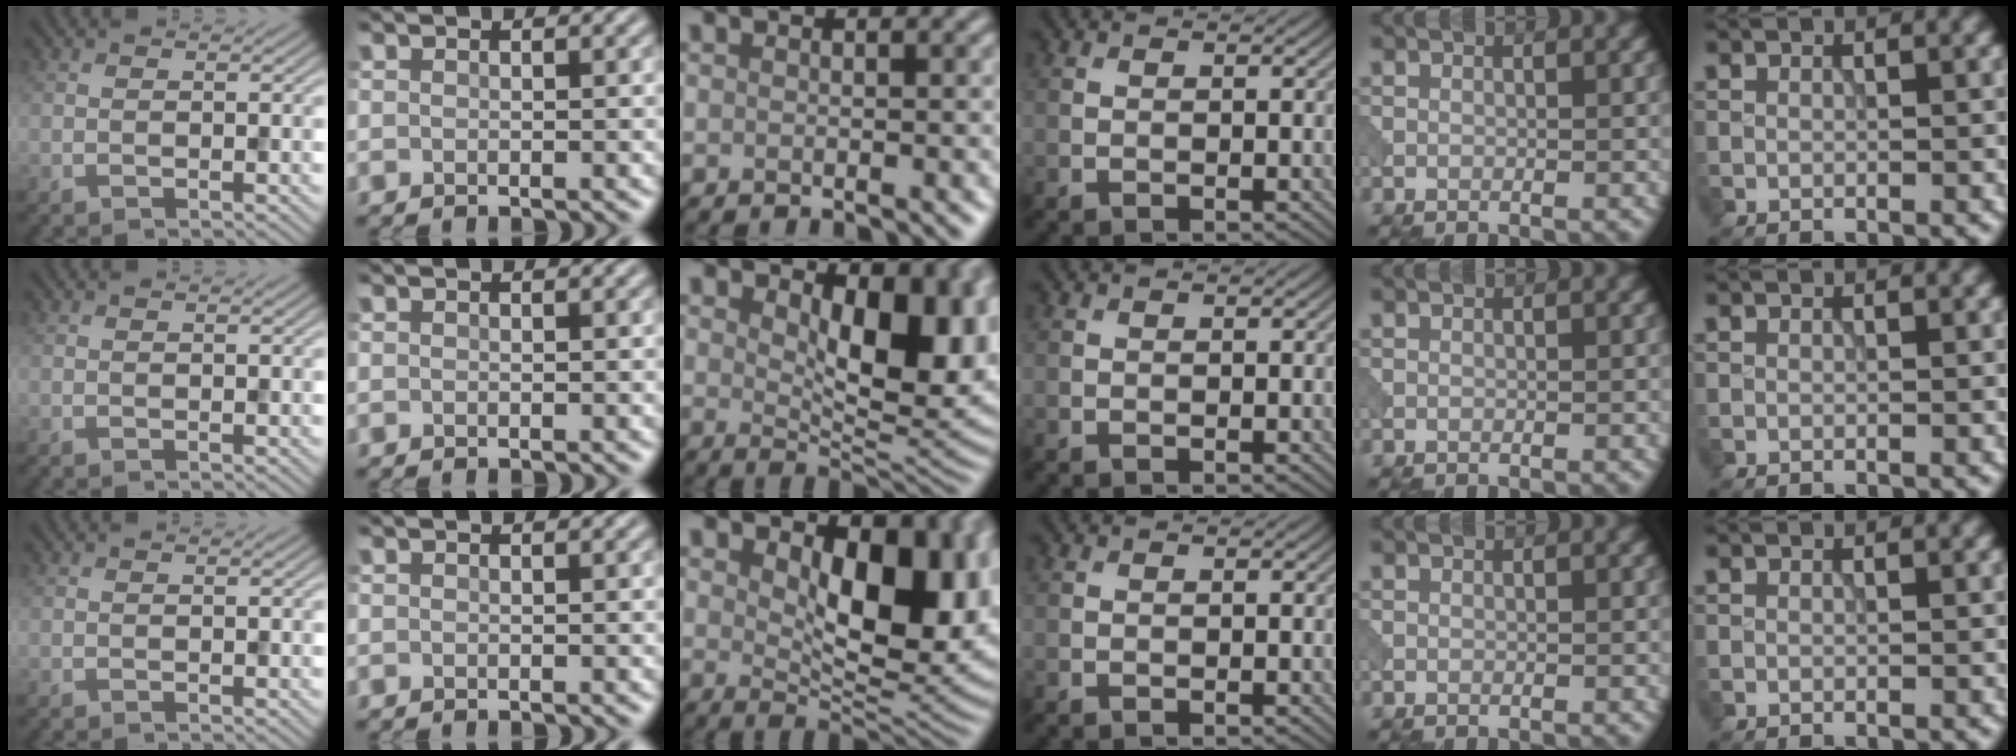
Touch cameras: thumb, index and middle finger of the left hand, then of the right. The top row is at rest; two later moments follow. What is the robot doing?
{"motion": "pour", "object": "beaker"}